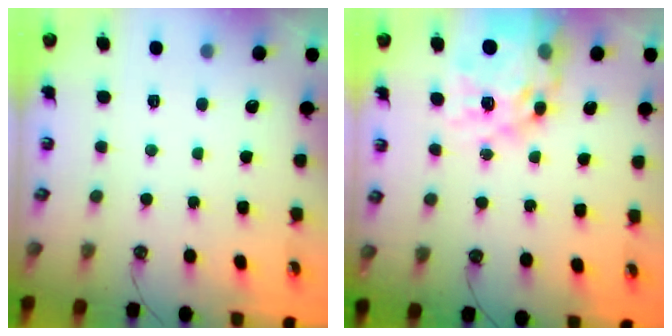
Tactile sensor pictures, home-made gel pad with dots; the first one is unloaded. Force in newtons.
{"total": 17.3, "press": 17.3, "slide": 1.6}